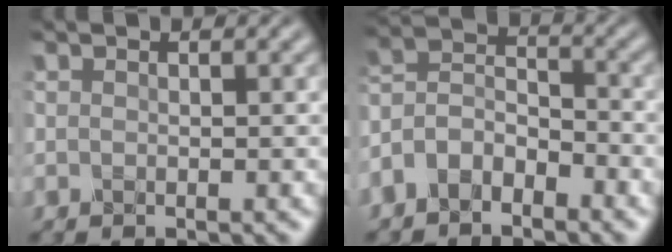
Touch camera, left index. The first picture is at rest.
{"total": 4.4, "force": [-3.0, 2.4, 2.2], "torque": [-0.044, 0.008, -0.070]}